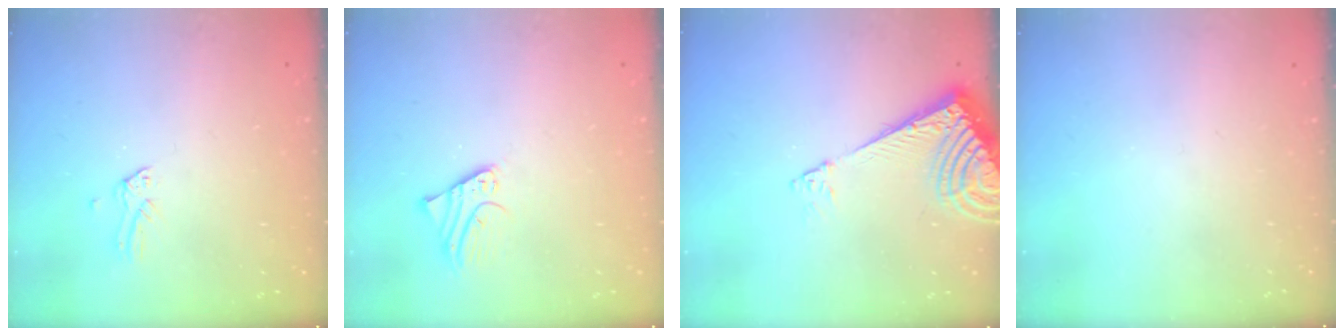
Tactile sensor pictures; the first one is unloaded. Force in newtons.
{"total": 2.0, "press": 2.0, "slide": 0.2}
{"total": 9.4, "press": 9.3, "slide": 1.2}
{"total": 0.0}